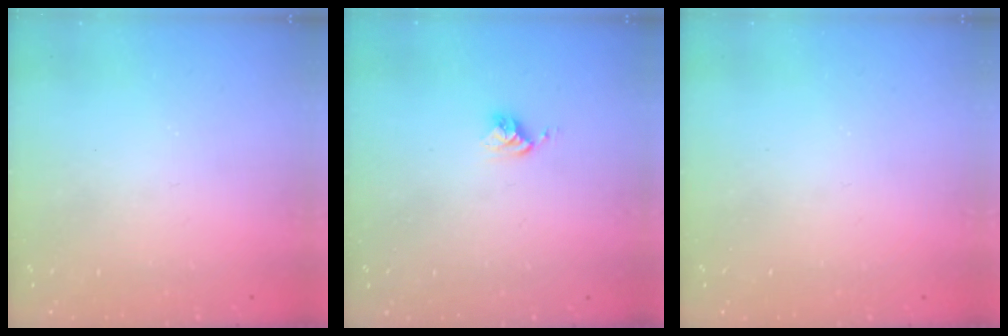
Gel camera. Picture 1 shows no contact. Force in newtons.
{"total": 4.3, "press": 4.3, "slide": 0.6}
{"total": 0.0}